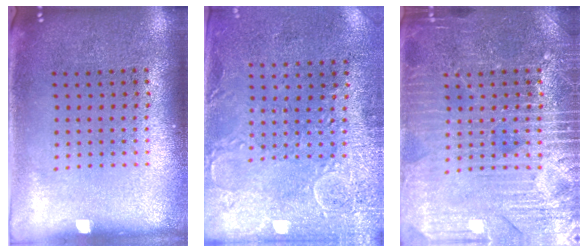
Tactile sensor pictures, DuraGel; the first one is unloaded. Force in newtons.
{"total": 2.9, "press": 2.4, "slide": 1.7}
{"total": 4.0, "press": 4.0, "slide": 0.6}